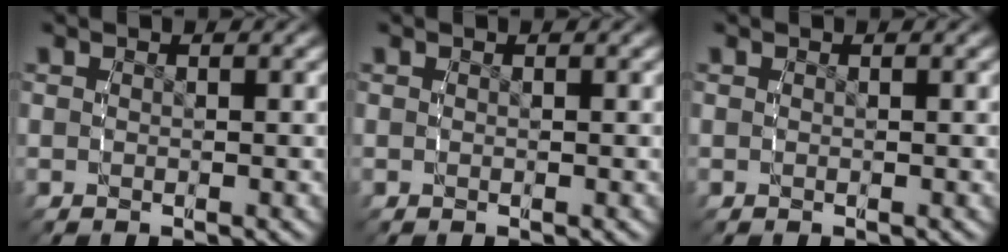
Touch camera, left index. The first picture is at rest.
{"total": 0.0}
{"total": 0.0}